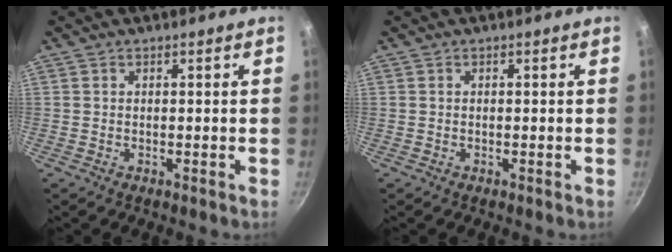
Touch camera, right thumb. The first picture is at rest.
{"total": 0.0}